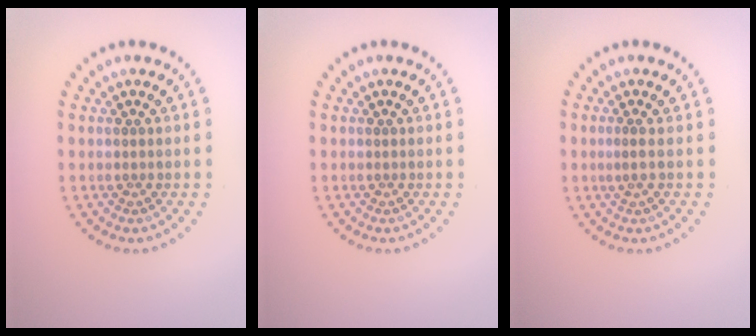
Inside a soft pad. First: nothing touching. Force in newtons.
{"total": 0.0}
{"total": 0.7, "press": 0.4, "slide": 0.6}